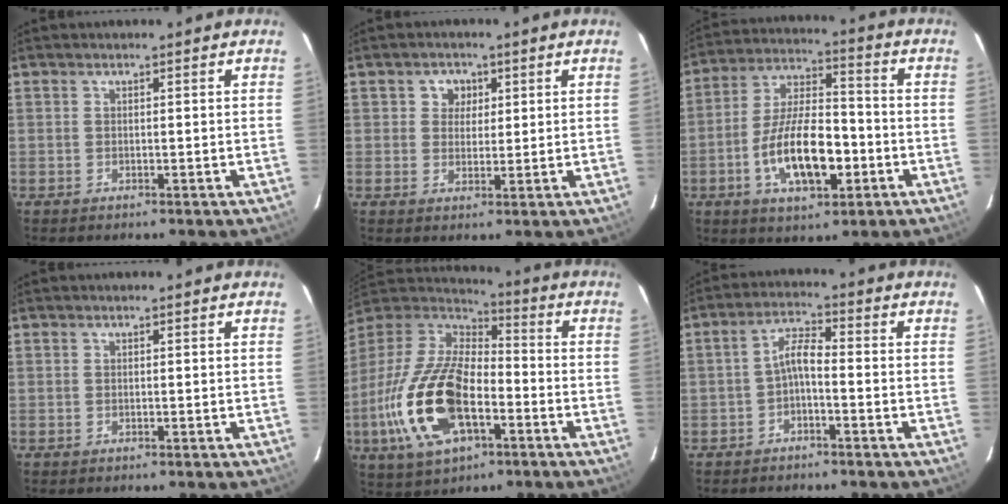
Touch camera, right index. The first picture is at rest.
{"total": 3.5, "force": [1.2, 3.2, 0.6], "torque": [0.001, 0.010, 0.019]}
{"total": 15.0, "force": [-4.6, 6.3, 12.8], "torque": [-0.248, 0.004, -0.075]}
{"total": 0.0}
{"total": 22.5, "force": [-7.4, 11.2, 18.1], "torque": [-0.394, -0.024, -0.136]}
{"total": 3.7, "force": [-1.8, 1.0, 3.0], "torque": [-0.067, 0.013, -0.033]}